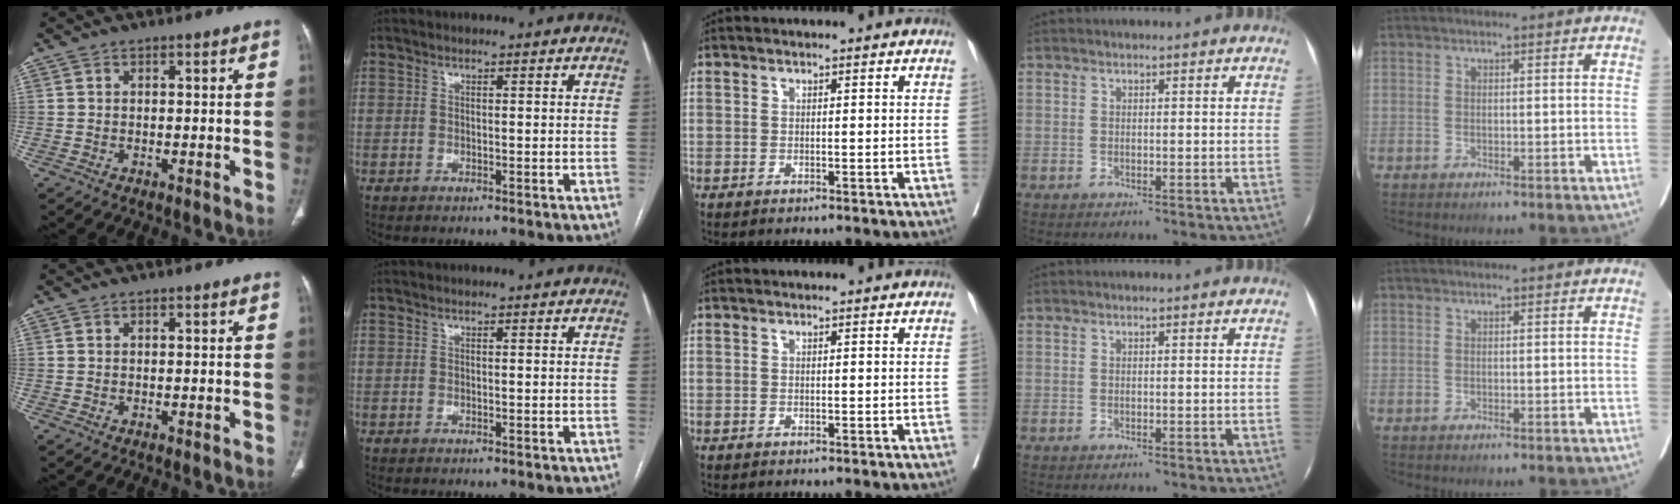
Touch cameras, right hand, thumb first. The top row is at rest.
{}